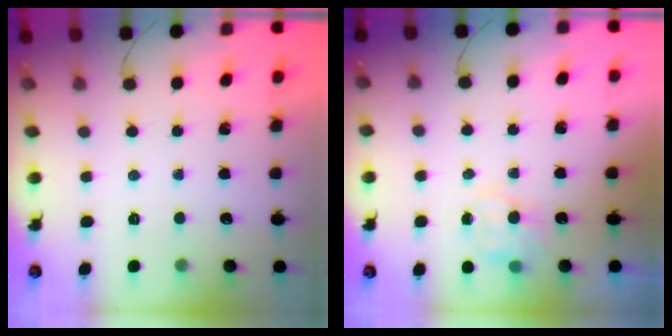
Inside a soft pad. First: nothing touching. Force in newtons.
{"total": 5.6, "press": 5.5, "slide": 0.5}